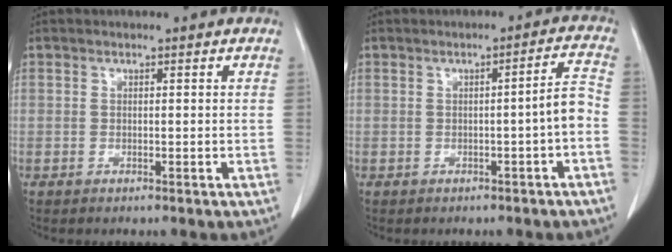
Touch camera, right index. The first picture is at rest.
{"total": 3.6, "force": [-1.2, -0.3, 3.4], "torque": [-0.042, 0.008, -0.019]}